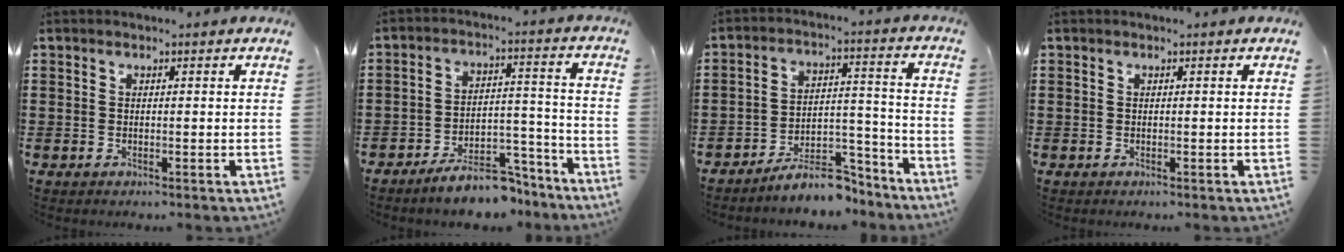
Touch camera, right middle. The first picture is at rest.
{"total": 8.1, "force": [-7.1, 2.1, 3.3], "torque": [-0.046, 0.023, -0.128]}
{"total": 7.8, "force": [-7.2, 1.8, 2.4], "torque": [-0.034, 0.022, -0.134]}
{"total": 0.0}